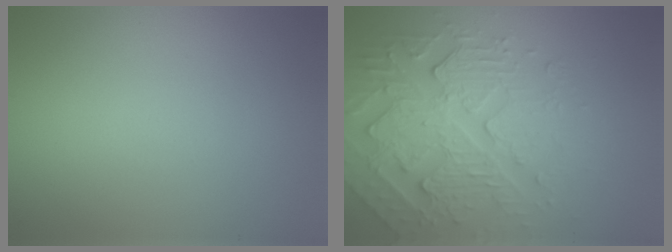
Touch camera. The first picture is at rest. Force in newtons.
{"total": 6.0, "press": 4.8, "slide": 3.7}